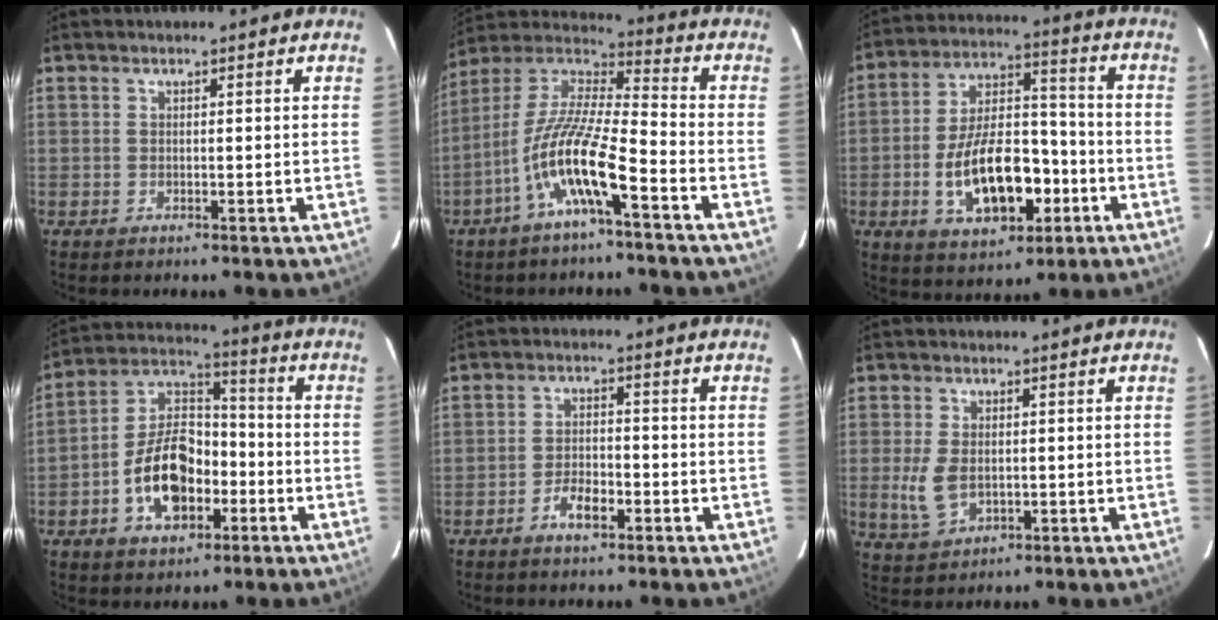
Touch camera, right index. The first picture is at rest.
{"total": 13.5, "force": [-6.3, 2.1, 11.7], "torque": [-0.229, -0.001, -0.127]}
{"total": 16.8, "force": [-5.4, 8.6, 13.4], "torque": [-0.256, 0.015, -0.076]}
{"total": 14.0, "force": [-5.3, 8.4, 9.9], "torque": [-0.195, 0.026, -0.085]}
{"total": 4.7, "force": [-2.8, 2.0, 3.1], "torque": [-0.070, 0.002, -0.049]}
{"total": 6.1, "force": [-0.4, 4.0, 4.7], "torque": [-0.106, -0.005, -0.001]}